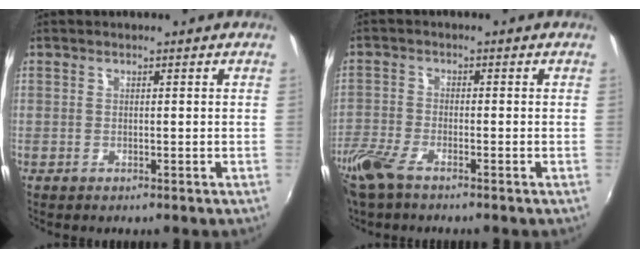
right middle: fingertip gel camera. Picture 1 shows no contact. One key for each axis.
{"total": 6.5, "fx": -4.9, "fy": 2.0, "fz": 3.8, "tx": -0.103, "ty": -0.017, "tz": -0.103}